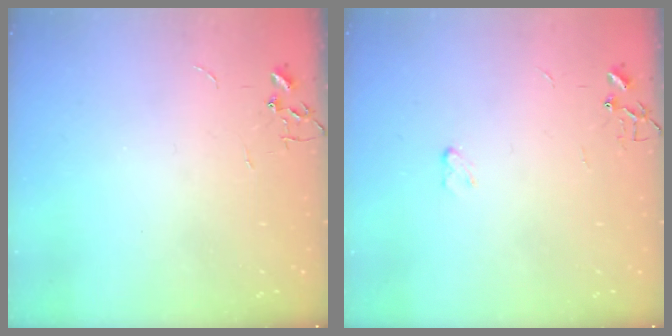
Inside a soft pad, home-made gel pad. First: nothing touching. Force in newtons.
{"total": 2.9, "press": 2.8, "slide": 0.4}